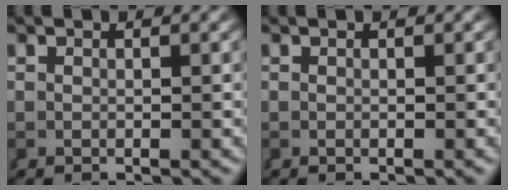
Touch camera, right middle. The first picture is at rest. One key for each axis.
{"total": 0.0}